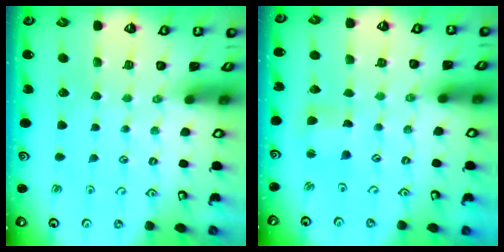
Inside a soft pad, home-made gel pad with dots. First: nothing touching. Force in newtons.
{"total": 3.1, "press": 3.1, "slide": 0.3}